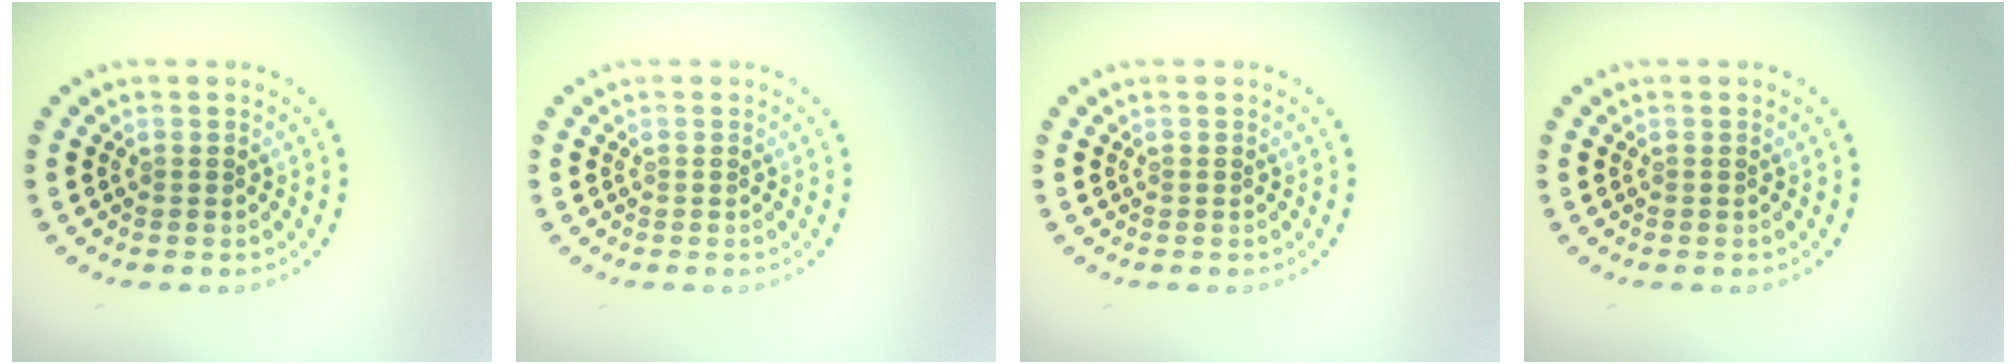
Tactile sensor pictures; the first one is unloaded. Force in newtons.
{"total": 0.0}
{"total": 0.0}
{"total": 0.0}